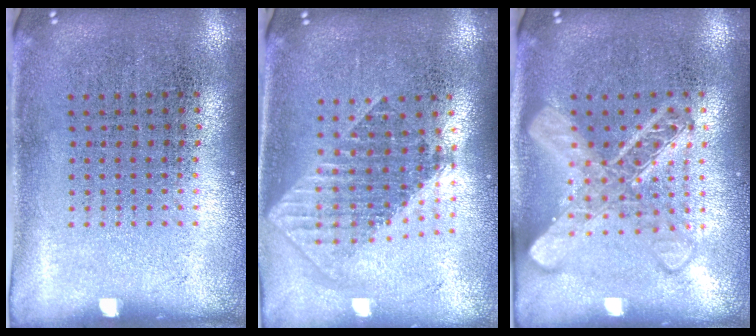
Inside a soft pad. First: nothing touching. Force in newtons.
{"total": 1.8, "press": 1.5, "slide": 1.1}
{"total": 2.8, "press": 2.8, "slide": 0.5}